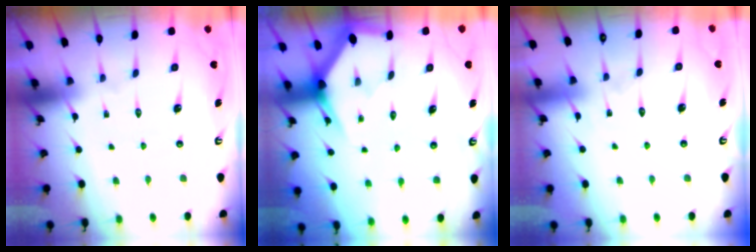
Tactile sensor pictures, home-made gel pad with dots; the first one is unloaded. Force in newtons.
{"total": 2.9, "press": 2.9, "slide": 0.1}
{"total": 5.1, "press": 5.0, "slide": 0.6}